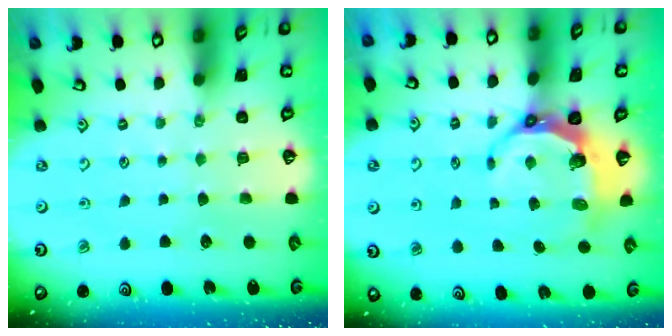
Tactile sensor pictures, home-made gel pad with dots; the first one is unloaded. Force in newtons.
{"total": 7.5, "press": 6.1, "slide": 4.3}